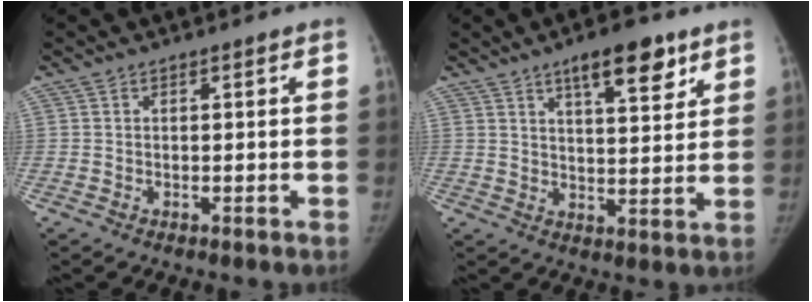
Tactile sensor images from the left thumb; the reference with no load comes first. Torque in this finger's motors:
{"motor_torque": [-0.15, 0.30, 0.92, -0.50, 0.04]}